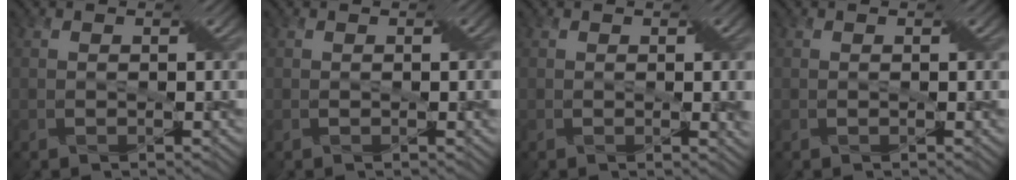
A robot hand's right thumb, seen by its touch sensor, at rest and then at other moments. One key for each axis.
{"total": 0.9, "fx": 0.1, "fy": 0.0, "fz": 0.9, "tx": -0.011, "ty": 0.001, "tz": 0.000}
{"total": 2.0, "fx": 0.1, "fy": 0.3, "fz": 2.0, "tx": -0.028, "ty": 0.001, "tz": 0.003}
{"total": 0.0}